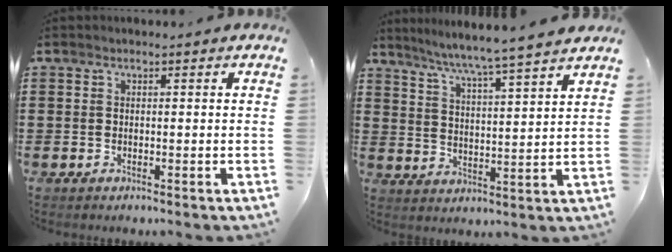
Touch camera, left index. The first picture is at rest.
{"total": 5.4, "force": [4.8, -1.4, 2.0], "torque": [-0.060, -0.040, 0.075]}